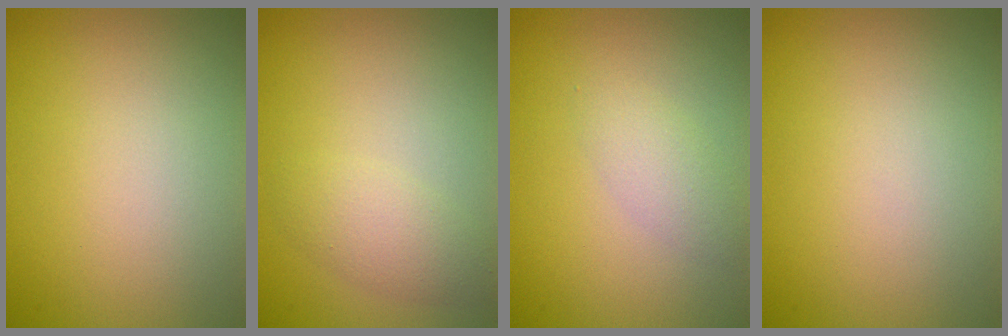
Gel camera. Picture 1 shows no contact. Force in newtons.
{"total": 2.2, "press": 2.2, "slide": 0.1}
{"total": 1.8, "press": 1.8, "slide": 0.1}
{"total": 0.0}